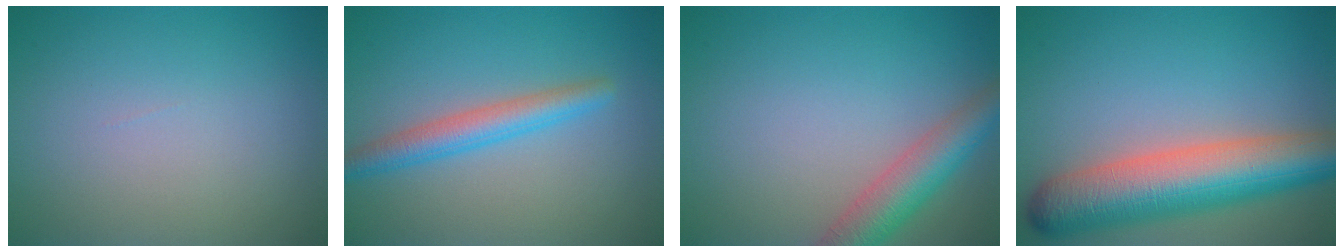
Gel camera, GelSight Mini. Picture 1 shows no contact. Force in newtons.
{"total": 3.3, "press": 3.3, "slide": 0.0}
{"total": 4.8, "press": 4.7, "slide": 0.3}
{"total": 9.9, "press": 9.9, "slide": 0.4}